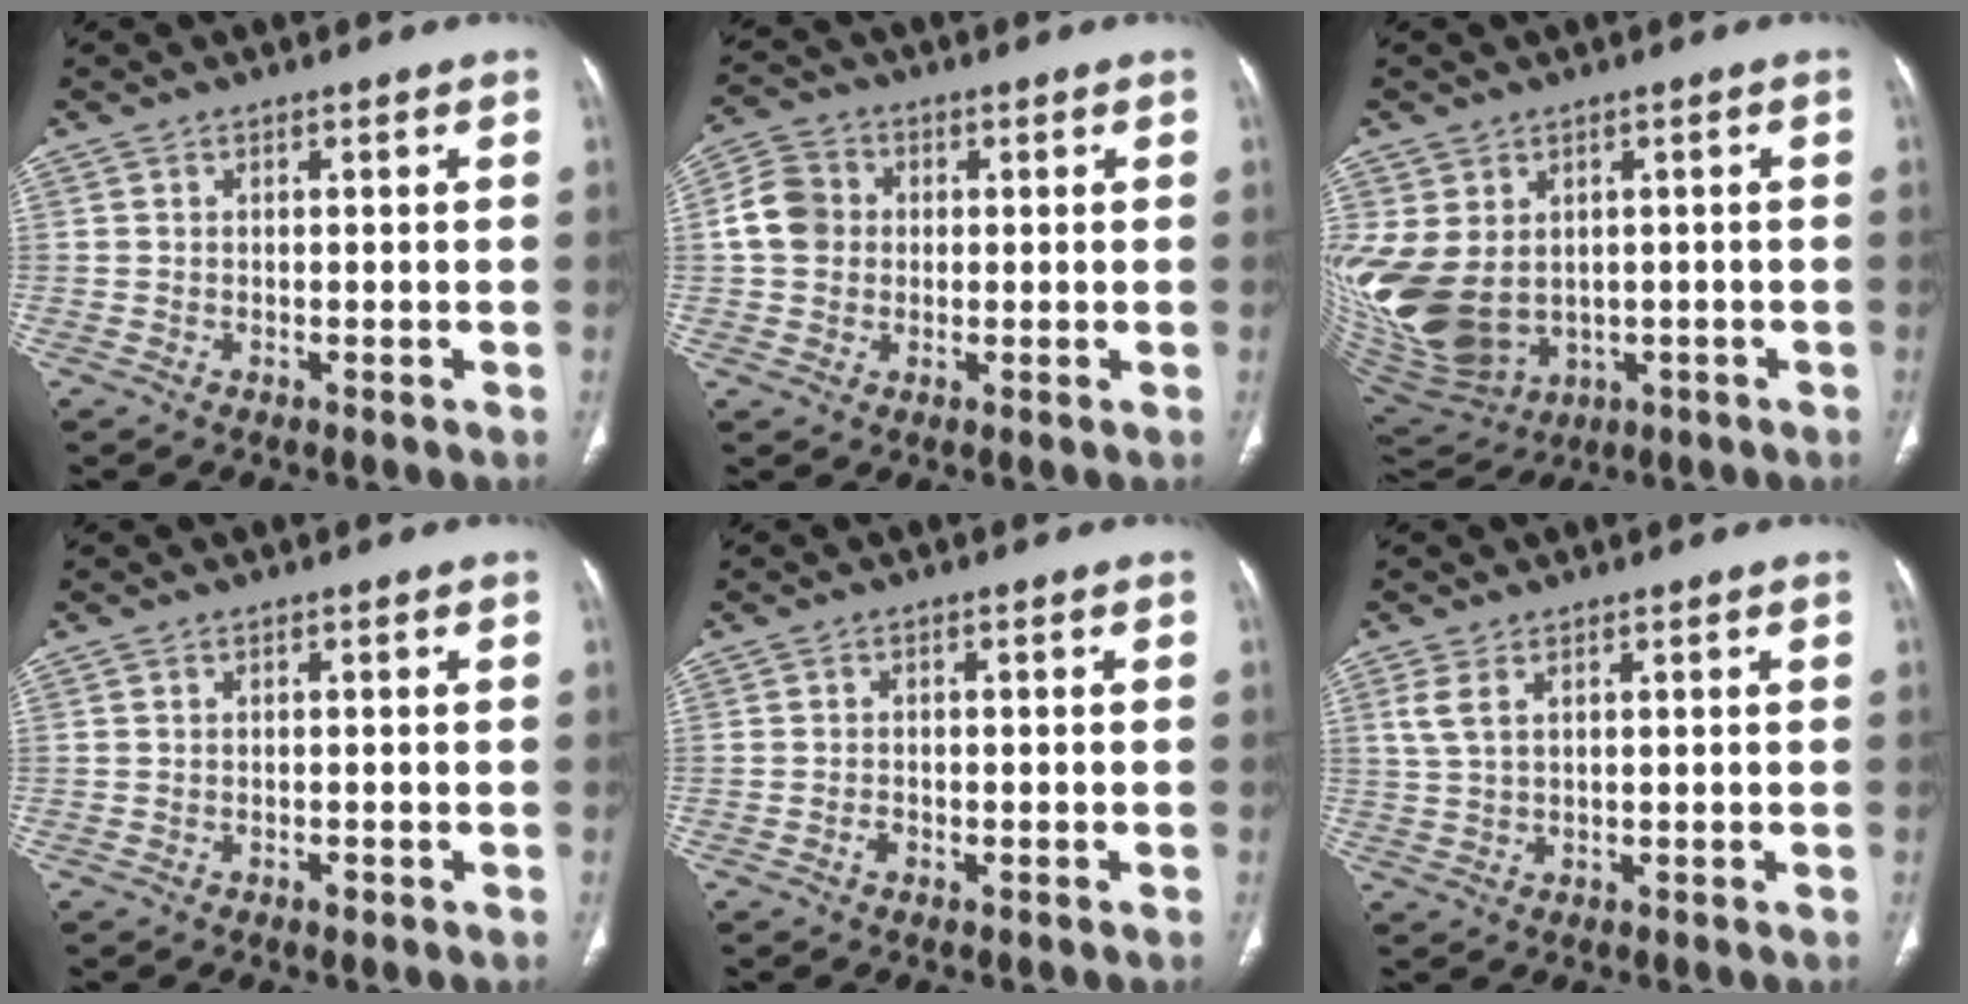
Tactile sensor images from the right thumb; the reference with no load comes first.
{"total": 7.0, "force": [0.5, 6.1, 3.4], "torque": [-0.054, 0.015, 0.000]}
{"total": 17.6, "force": [-0.9, 13.6, 11.2], "torque": [-0.254, -0.007, 0.026]}
{"total": 0.8, "force": [-0.5, 0.4, 0.5], "torque": [-0.007, 0.000, -0.007]}
{"total": 1.2, "force": [-0.7, 0.7, 0.6], "torque": [-0.012, 0.005, -0.013]}
{"total": 3.1, "force": [1.4, 1.4, 2.4], "torque": [-0.059, 0.007, 0.036]}